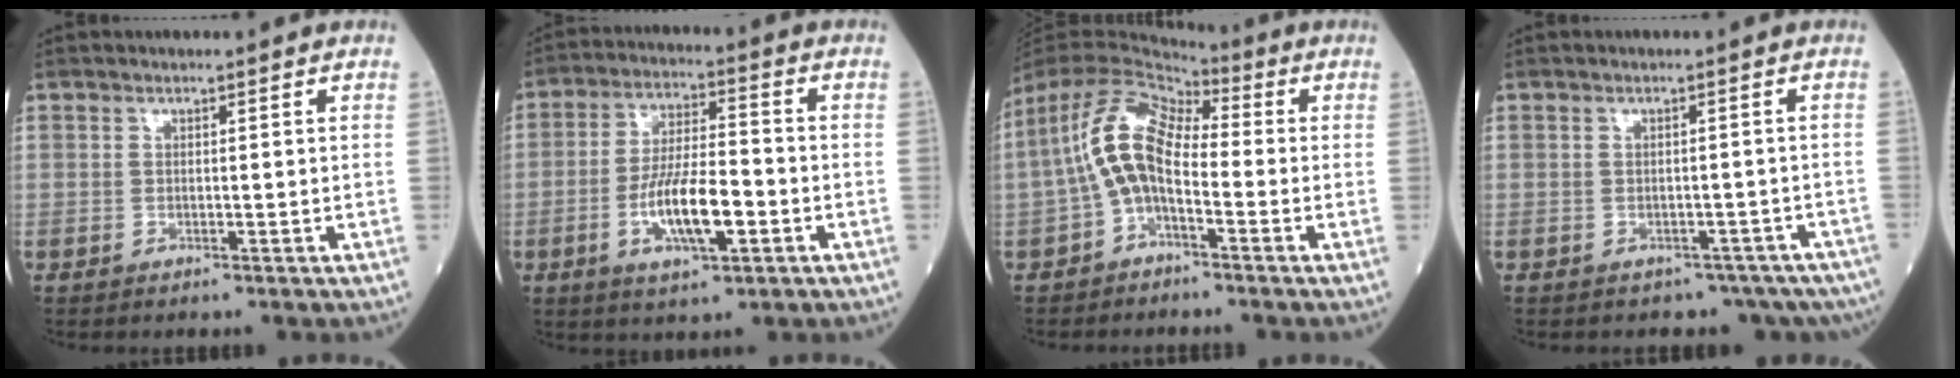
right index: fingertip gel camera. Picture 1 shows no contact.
{"total": 10.7, "force": [-3.3, 2.8, 9.8], "torque": [-0.186, 0.002, -0.057]}
{"total": 10.3, "force": [-1.2, 5.2, 8.8], "torque": [-0.190, 0.035, -0.027]}
{"total": 6.4, "force": [-4.8, 3.9, 1.5], "torque": [-0.006, 0.007, -0.050]}